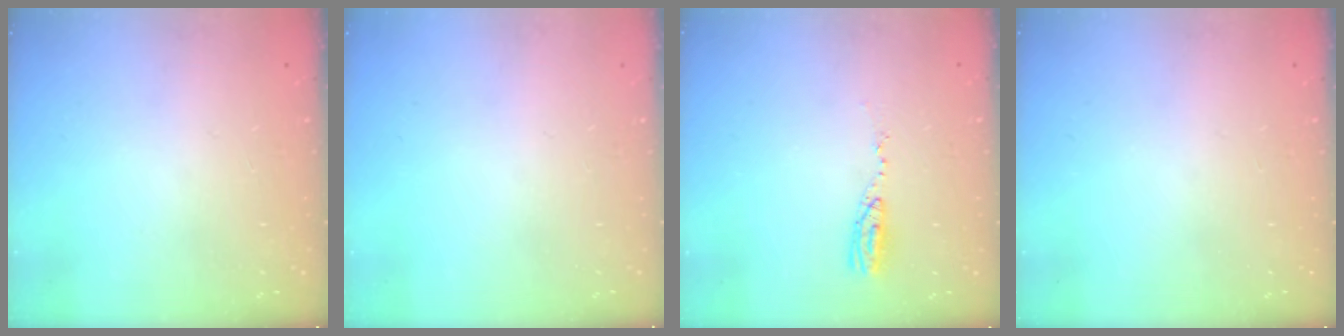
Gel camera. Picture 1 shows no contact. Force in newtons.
{"total": 0.0}
{"total": 6.3, "press": 6.1, "slide": 1.6}
{"total": 0.0}